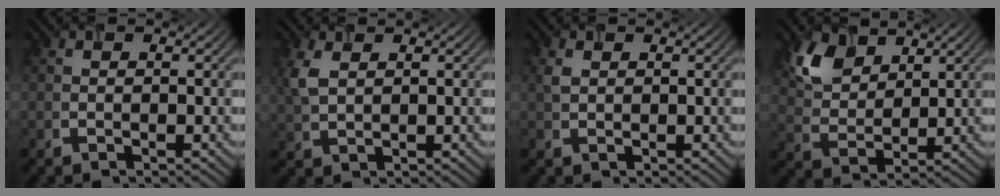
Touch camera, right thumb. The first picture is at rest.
{"total": 3.4, "force": [1.4, 1.8, 2.5], "torque": [-0.075, 0.004, 0.033]}
{"total": 1.4, "force": [0.6, 1.0, 0.8], "torque": [-0.024, 0.002, 0.013]}
{"total": 6.9, "force": [4.3, 4.0, 3.7], "torque": [-0.090, -0.003, 0.090]}